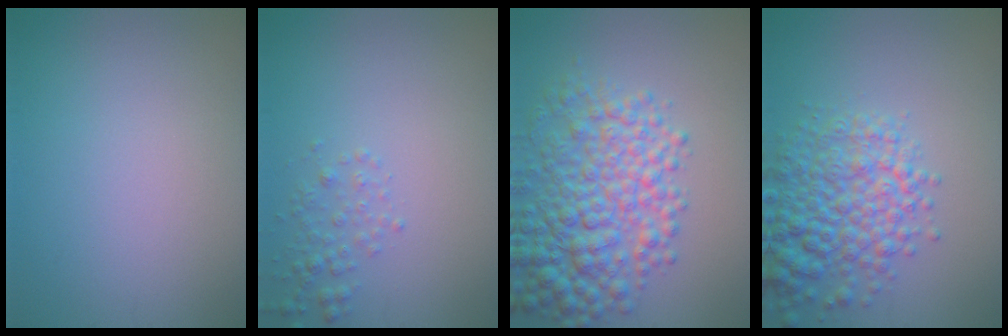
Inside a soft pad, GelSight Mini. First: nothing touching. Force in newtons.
{"total": 1.6, "press": 1.6, "slide": 0.1}
{"total": 7.7, "press": 7.7, "slide": 0.2}
{"total": 6.4, "press": 6.4, "slide": 0.3}